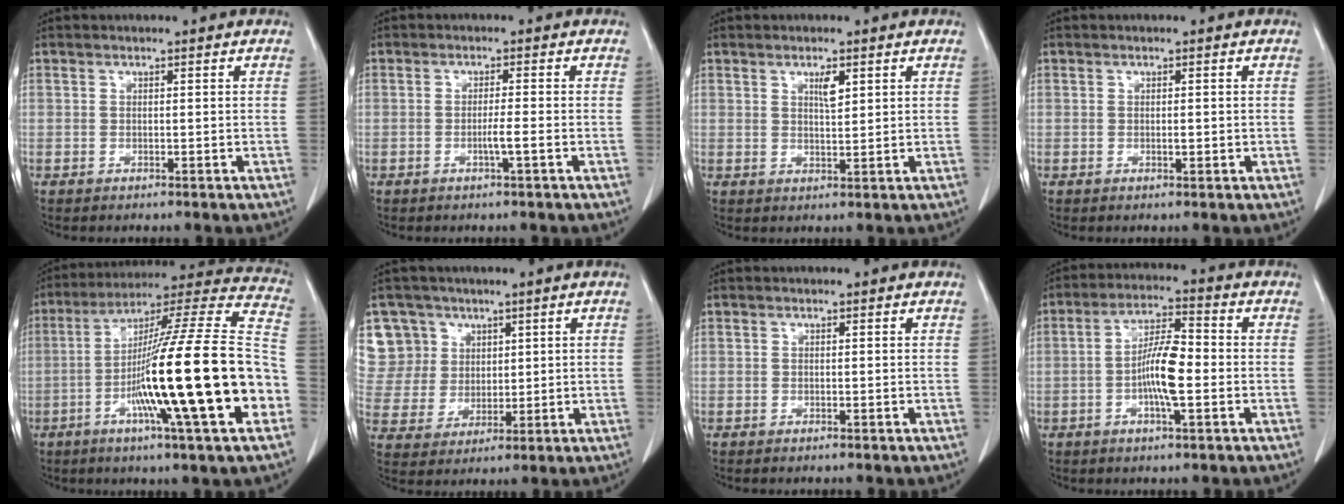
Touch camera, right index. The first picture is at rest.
{"total": 2.2, "force": [-0.8, -0.4, 2.0], "torque": [-0.037, -0.002, -0.014]}
{"total": 2.5, "force": [1.3, 0.6, 2.1], "torque": [-0.037, -0.002, 0.024]}
{"total": 0.9, "force": [0.0, 0.3, 0.8], "torque": [-0.013, -0.001, 0.001]}
{"total": 27.1, "force": [-6.8, 0.3, 26.2], "torque": [-0.369, -0.013, -0.129]}
{"total": 9.9, "force": [5.1, 8.5, 0.2], "torque": [-0.010, 0.024, 0.113]}
{"total": 0.0}
{"total": 8.1, "force": [-1.5, 1.6, 7.8], "torque": [-0.148, 0.007, -0.033]}